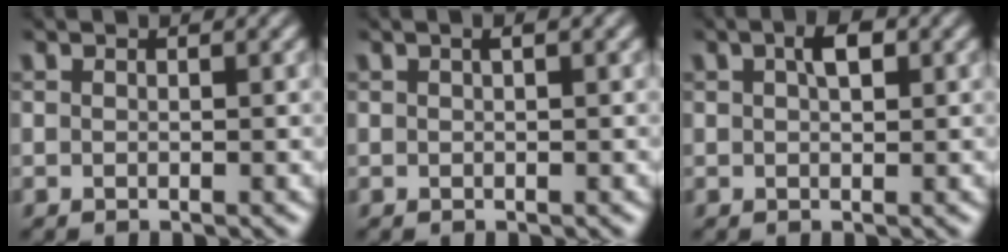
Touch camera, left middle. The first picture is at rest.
{"total": 0.7, "force": [0.3, -0.1, 0.6], "torque": [-0.012, 0.005, 0.006]}
{"total": 2.0, "force": [0.7, 0.8, 1.7], "torque": [-0.029, 0.005, 0.011]}